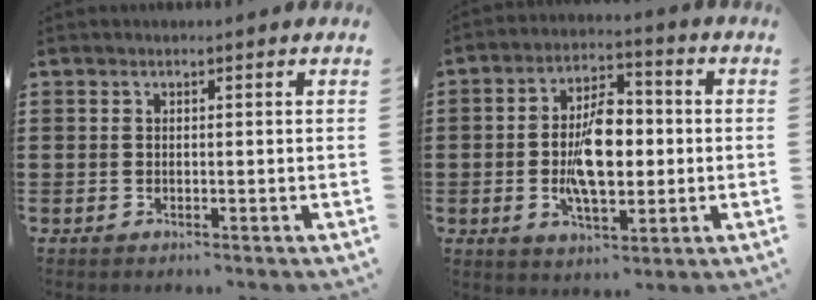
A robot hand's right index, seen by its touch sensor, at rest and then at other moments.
{"total": 10.0, "force": [-0.8, 5.1, 8.6], "torque": [-0.163, 0.002, -0.022]}